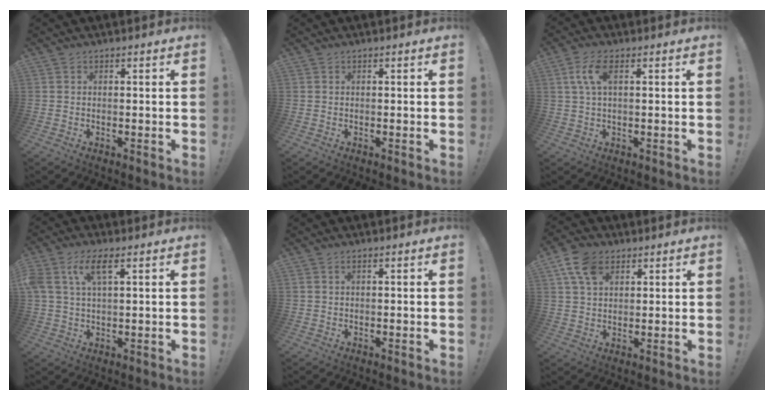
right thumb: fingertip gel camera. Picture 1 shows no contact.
{"total": 0.0}
{"total": 6.2, "force": [1.9, 2.3, 5.4], "torque": [-0.105, 0.001, 0.032]}
{"total": 8.1, "force": [3.7, 3.7, 6.2], "torque": [-0.127, 0.001, 0.070]}
{"total": 1.0, "force": [0.5, 0.5, 0.7], "torque": [-0.020, 0.003, 0.010]}
{"total": 9.5, "force": [4.5, 6.2, 5.6], "torque": [-0.095, -0.004, 0.088]}